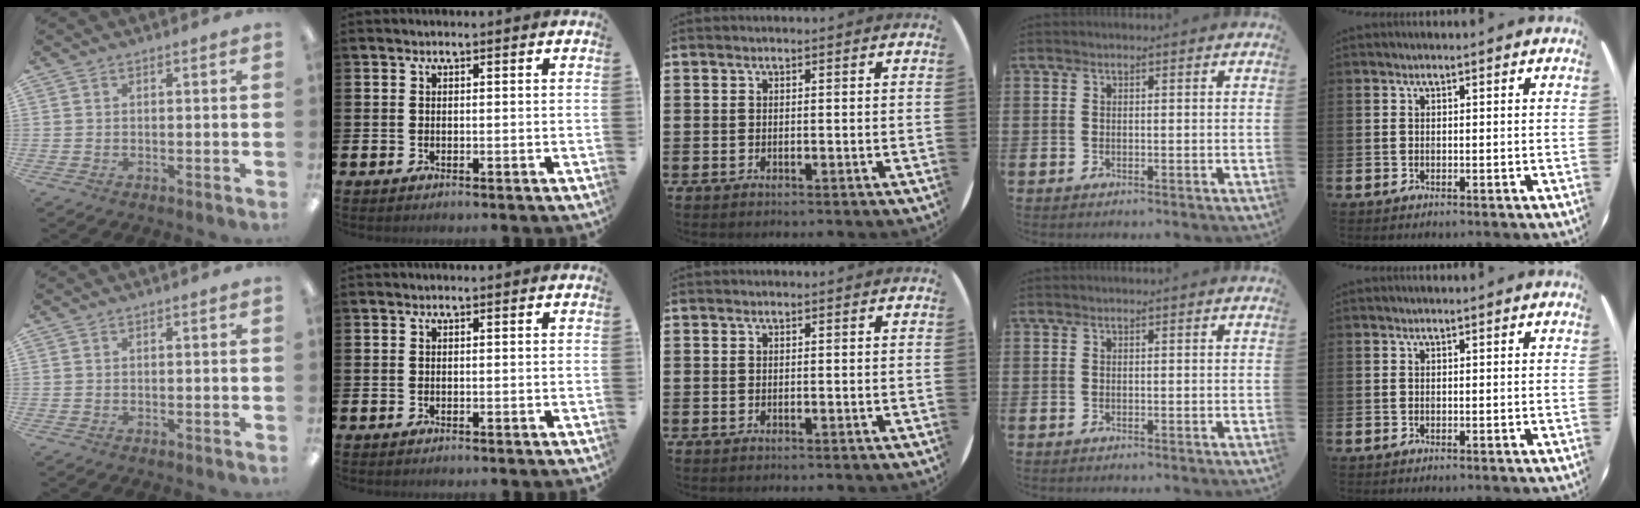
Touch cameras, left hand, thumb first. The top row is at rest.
{}